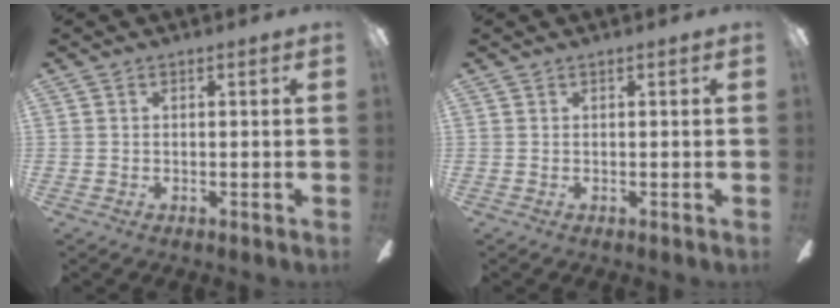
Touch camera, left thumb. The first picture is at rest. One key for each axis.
{"total": 0.0}